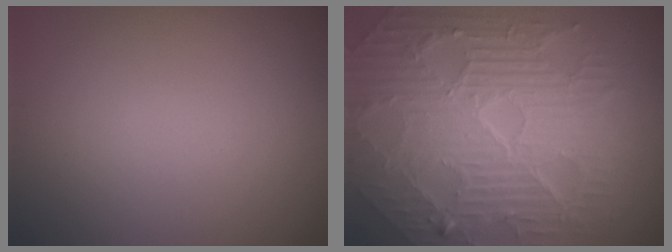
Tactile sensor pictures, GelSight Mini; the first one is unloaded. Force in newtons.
{"total": 10.5, "press": 6.8, "slide": 8.0}